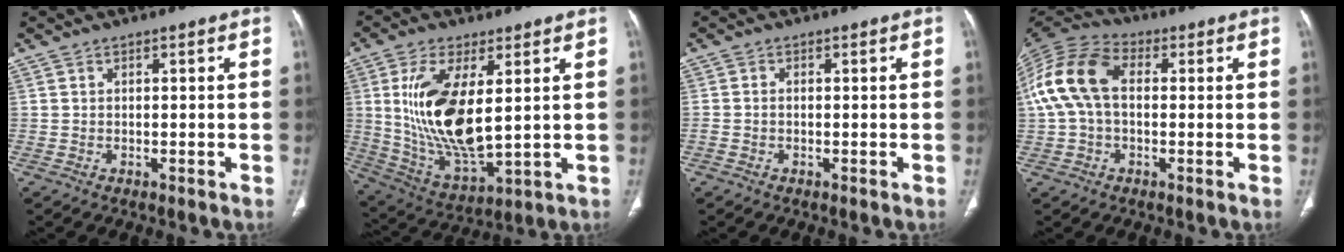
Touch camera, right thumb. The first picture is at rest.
{"total": 17.4, "force": [3.0, 7.3, 15.5], "torque": [-0.305, -0.026, 0.072]}
{"total": 1.1, "force": [-0.3, 0.7, 0.8], "torque": [-0.023, 0.003, -0.006]}
{"total": 13.4, "force": [1.2, 8.6, 10.2], "torque": [-0.217, 0.037, 0.013]}